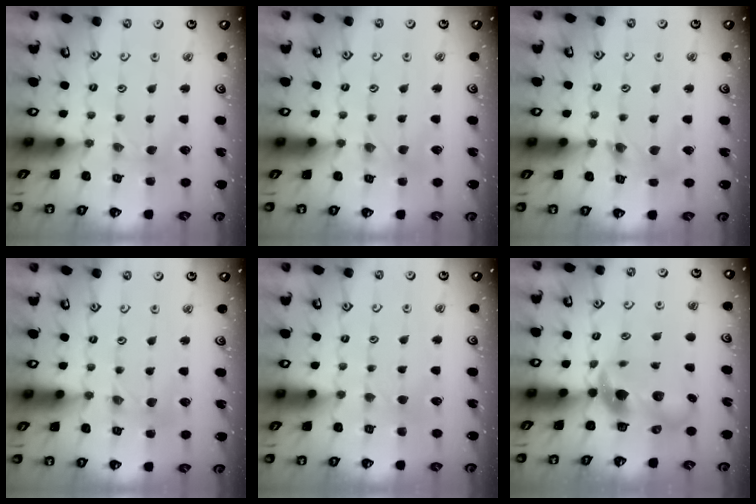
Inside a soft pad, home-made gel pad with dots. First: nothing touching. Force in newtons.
{"total": 1.8, "press": 1.7, "slide": 0.4}
{"total": 2.5, "press": 2.5, "slide": 0.2}
{"total": 1.1, "press": 1.1, "slide": 0.2}
{"total": 2.0, "press": 1.9, "slide": 0.4}
{"total": 8.9, "press": 8.8, "slide": 1.3}